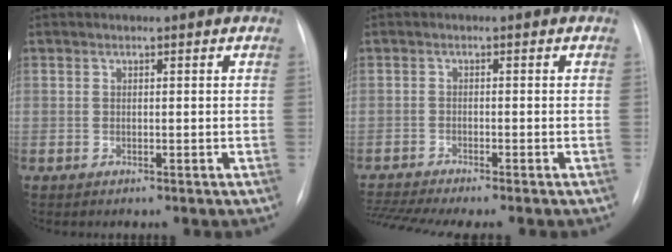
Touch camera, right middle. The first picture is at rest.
{"total": 7.3, "force": [-6.4, -0.9, 3.4], "torque": [-0.057, -0.007, -0.107]}